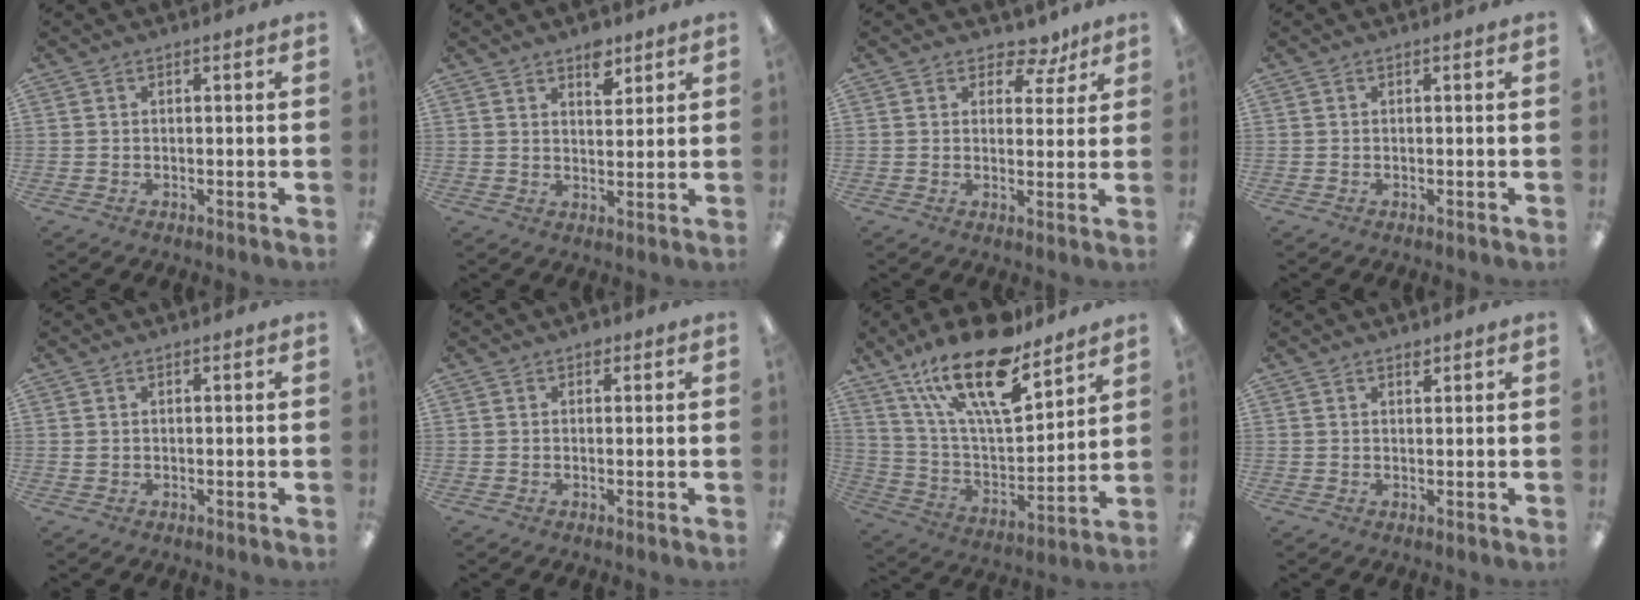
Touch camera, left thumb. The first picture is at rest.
{"total": 5.4, "force": [4.0, 2.6, 2.5], "torque": [-0.019, -0.026, 0.066]}
{"total": 5.6, "force": [4.0, 3.2, 2.3], "torque": [-0.018, -0.022, 0.066]}
{"total": 0.0}
{"total": 1.0, "force": [0.4, 0.7, 0.6], "torque": [-0.013, 0.003, 0.006]}
{"total": 1.5, "force": [0.8, 1.0, 0.8], "torque": [-0.008, 0.000, 0.013]}
{"total": 23.4, "force": [15.9, 8.0, 15.2], "torque": [-0.274, -0.096, 0.272]}
{"total": 1.7, "force": [1.4, 0.7, 0.8], "torque": [0.000, -0.008, 0.022]}